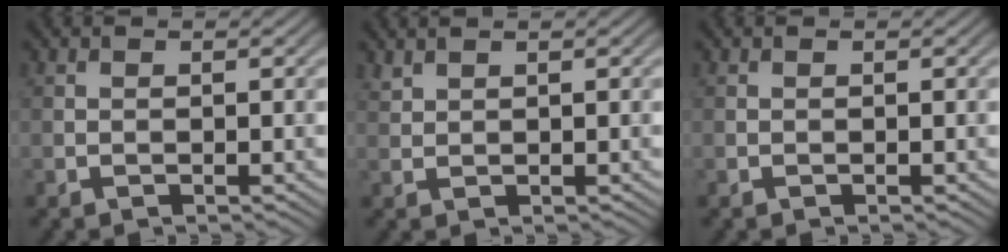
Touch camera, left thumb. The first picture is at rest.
{"total": 1.1, "force": [1.0, 0.2, 0.3], "torque": [-0.015, 0.004, 0.028]}
{"total": 0.0}